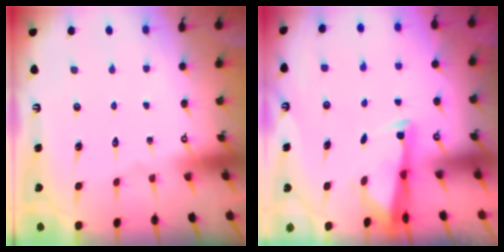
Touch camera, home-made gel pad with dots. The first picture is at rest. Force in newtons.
{"total": 2.7, "press": 2.6, "slide": 0.7}